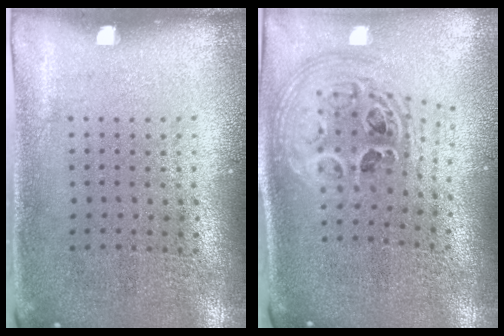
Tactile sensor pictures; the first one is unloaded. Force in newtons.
{"total": 2.6, "press": 1.9, "slide": 1.8}